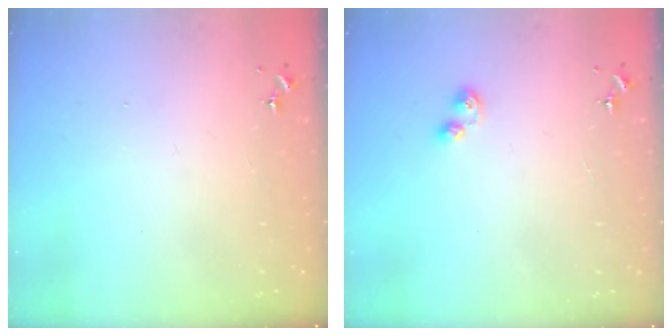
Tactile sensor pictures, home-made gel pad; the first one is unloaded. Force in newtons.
{"total": 3.9, "press": 3.8, "slide": 0.9}